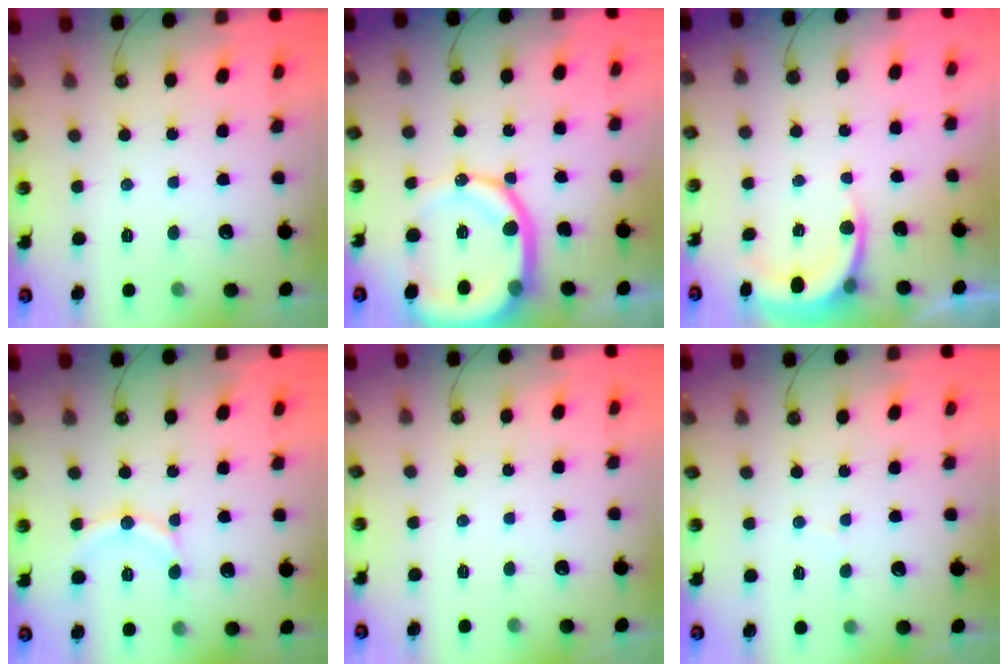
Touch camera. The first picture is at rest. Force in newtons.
{"total": 16.8, "press": 16.6, "slide": 2.4}
{"total": 6.3, "press": 6.2, "slide": 1.0}
{"total": 11.8, "press": 11.8, "slide": 1.0}
{"total": 0.0}
{"total": 2.6, "press": 2.6, "slide": 0.2}